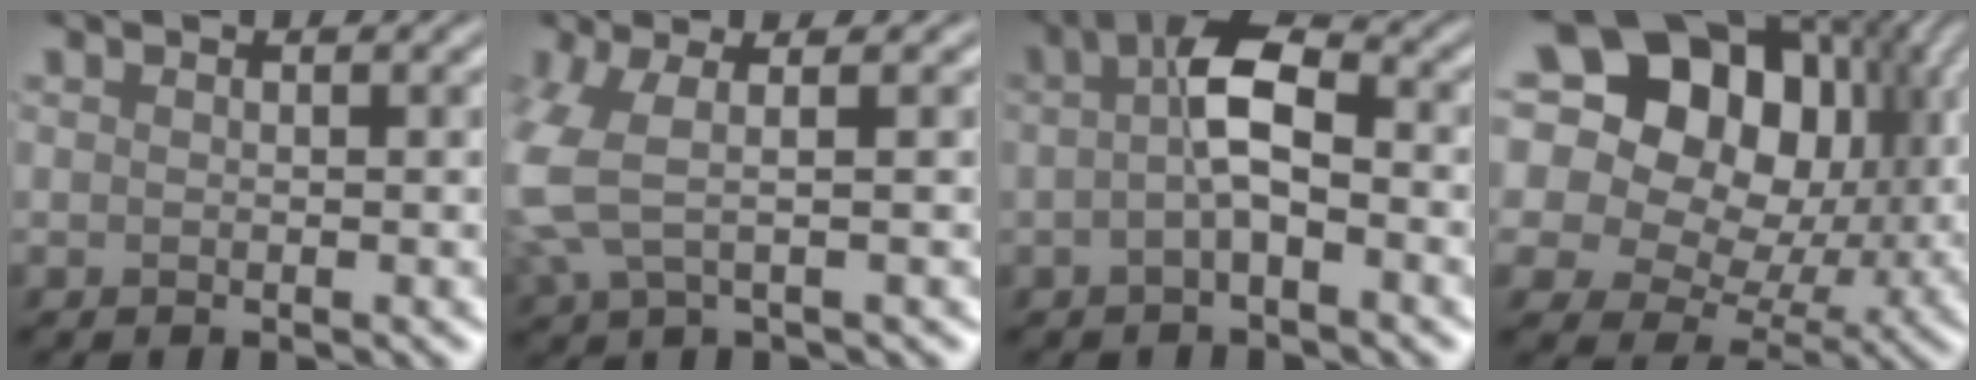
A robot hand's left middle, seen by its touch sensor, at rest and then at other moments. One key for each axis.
{"total": 3.5, "fx": 0.0, "fy": 1.0, "fz": 3.4, "tx": -0.110, "ty": 0.003, "tz": 0.007}
{"total": 3.5, "fx": -0.1, "fy": 0.9, "fz": 3.4, "tx": -0.074, "ty": 0.020, "tz": -0.002}
{"total": 20.5, "fx": 7.9, "fy": 15.5, "fz": 10.7, "tx": -0.233, "ty": 0.076, "tz": 0.112}